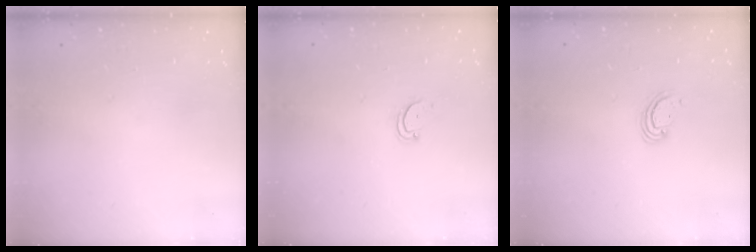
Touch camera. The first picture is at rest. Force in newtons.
{"total": 3.0, "press": 3.0, "slide": 0.2}
{"total": 2.8, "press": 2.8, "slide": 0.3}